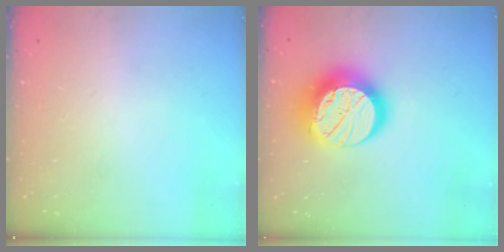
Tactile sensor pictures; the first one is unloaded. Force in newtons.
{"total": 17.9, "press": 17.8, "slide": 1.4}